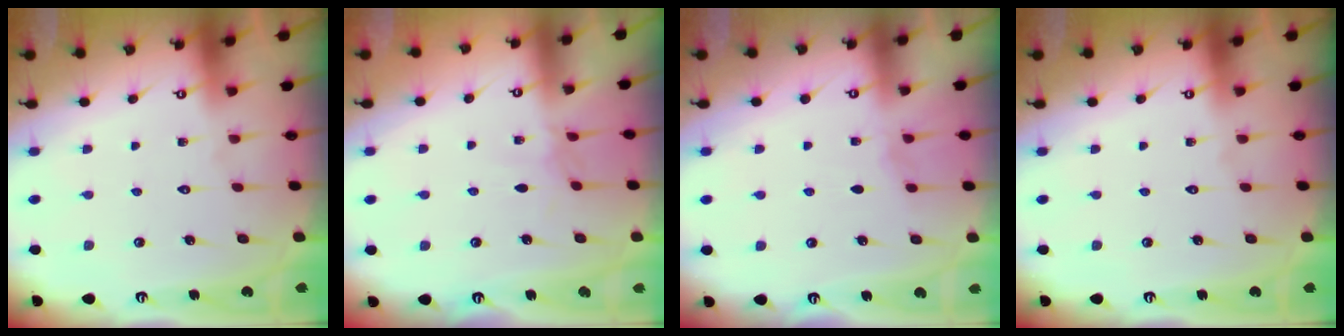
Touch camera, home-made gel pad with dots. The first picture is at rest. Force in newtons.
{"total": 2.1, "press": 2.0, "slide": 0.5}
{"total": 2.2, "press": 2.2, "slide": 0.3}
{"total": 0.0}